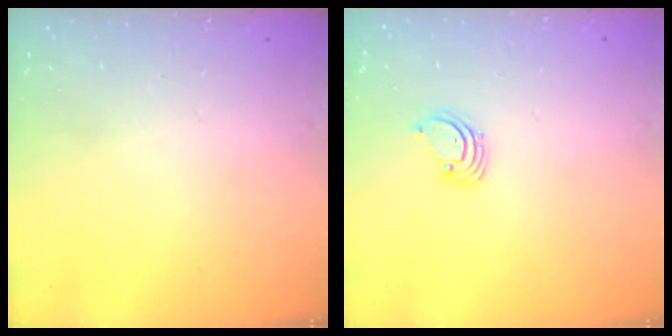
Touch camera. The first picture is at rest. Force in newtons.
{"total": 1.6, "press": 1.6, "slide": 0.1}